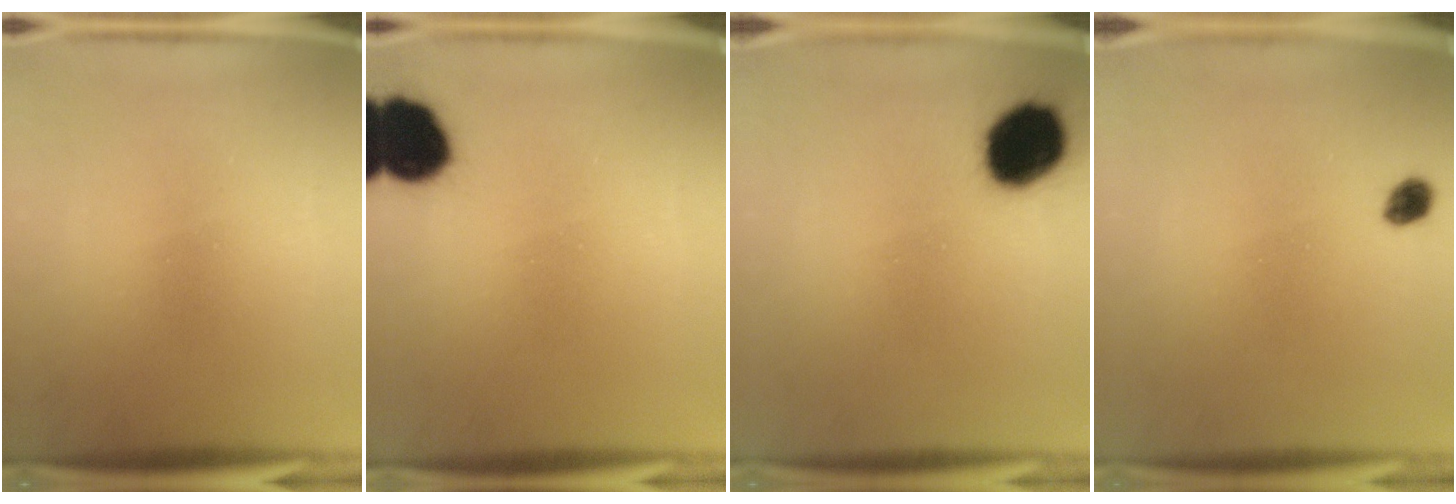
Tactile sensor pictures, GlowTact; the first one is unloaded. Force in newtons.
{"total": 12.4}
{"total": 11.9}
{"total": 1.9}